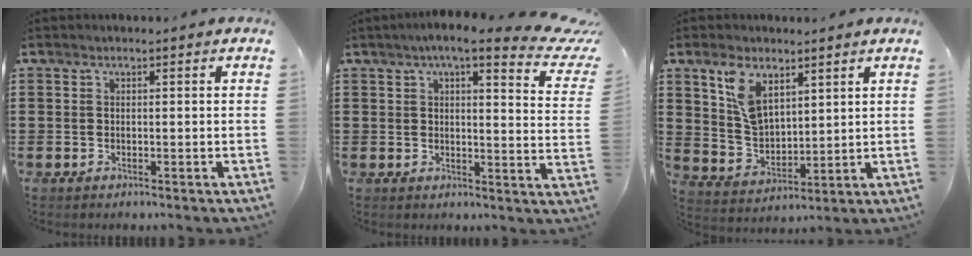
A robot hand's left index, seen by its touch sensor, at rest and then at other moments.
{"total": 6.4, "force": [5.0, 1.2, 3.9], "torque": [-0.078, -0.015, 0.081]}
{"total": 7.4, "force": [4.4, 3.9, 4.6], "torque": [-0.107, -0.001, 0.078]}